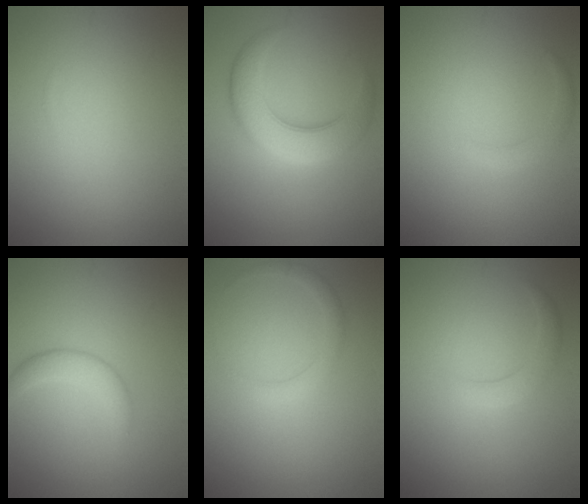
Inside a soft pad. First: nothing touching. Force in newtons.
{"total": 5.9, "press": 5.9, "slide": 0.3}
{"total": 1.2, "press": 1.2, "slide": 0.1}
{"total": 2.4, "press": 2.4, "slide": 0.1}
{"total": 1.4, "press": 1.4, "slide": 0.2}
{"total": 1.7, "press": 1.7, "slide": 0.1}